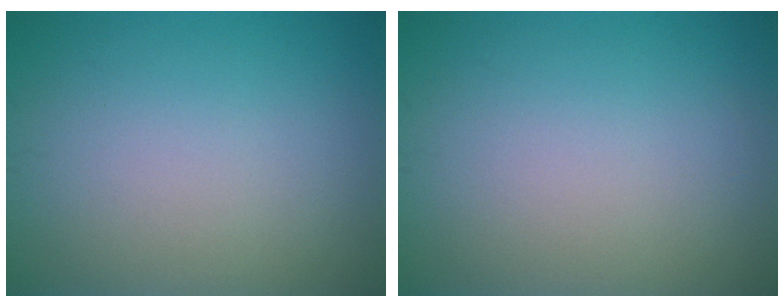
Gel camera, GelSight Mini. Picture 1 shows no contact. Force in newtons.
{"total": 0.0}